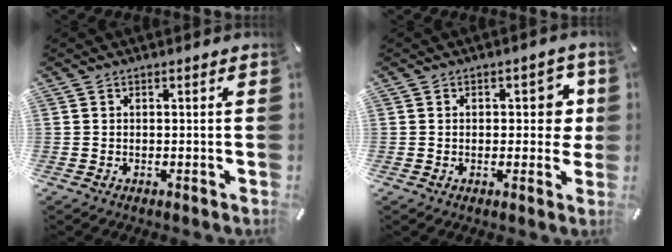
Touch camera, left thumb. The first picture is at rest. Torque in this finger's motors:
{"motor_torque": [-0.04, -0.33, 0.06, -0.07, -0.07]}